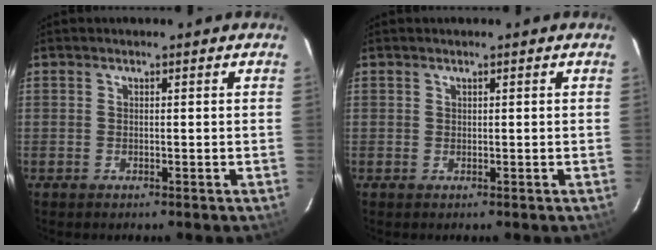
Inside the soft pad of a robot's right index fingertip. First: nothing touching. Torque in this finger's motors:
{"motor_torque": [0.01, 0.01, 0.00, 0.01]}